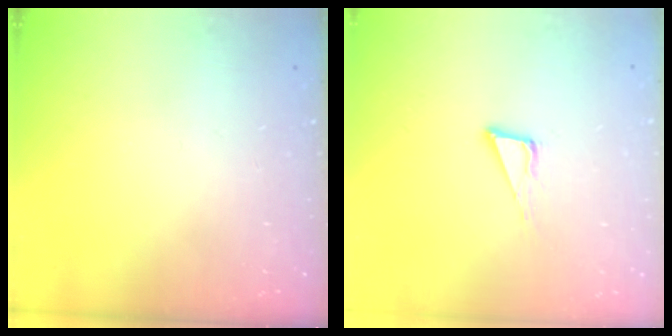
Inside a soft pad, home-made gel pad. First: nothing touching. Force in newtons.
{"total": 5.5, "press": 4.7, "slide": 2.8}